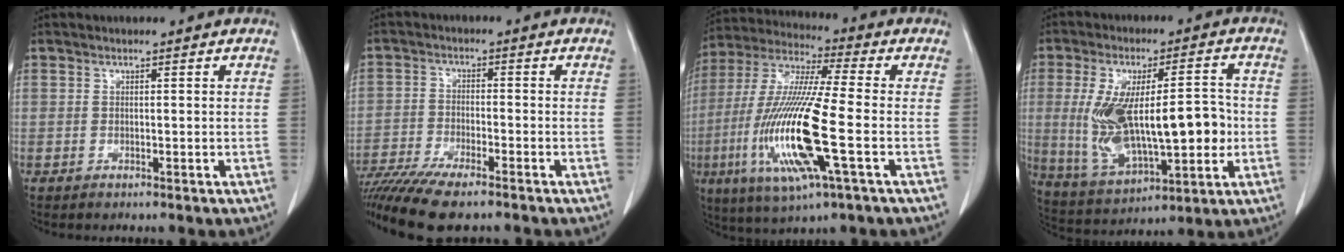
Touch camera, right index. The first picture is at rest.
{"total": 14.8, "force": [-11.9, 2.8, 8.4], "torque": [-0.169, -0.026, -0.201]}
{"total": 18.4, "force": [-4.4, 1.4, 17.8], "torque": [-0.377, -0.018, -0.083]}
{"total": 18.0, "force": [-0.8, 6.5, 16.8], "torque": [-0.312, 0.011, 0.003]}